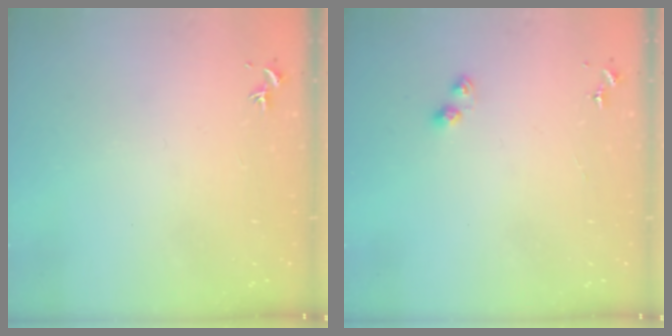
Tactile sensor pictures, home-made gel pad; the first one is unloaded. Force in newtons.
{"total": 3.1, "press": 3.1, "slide": 0.4}